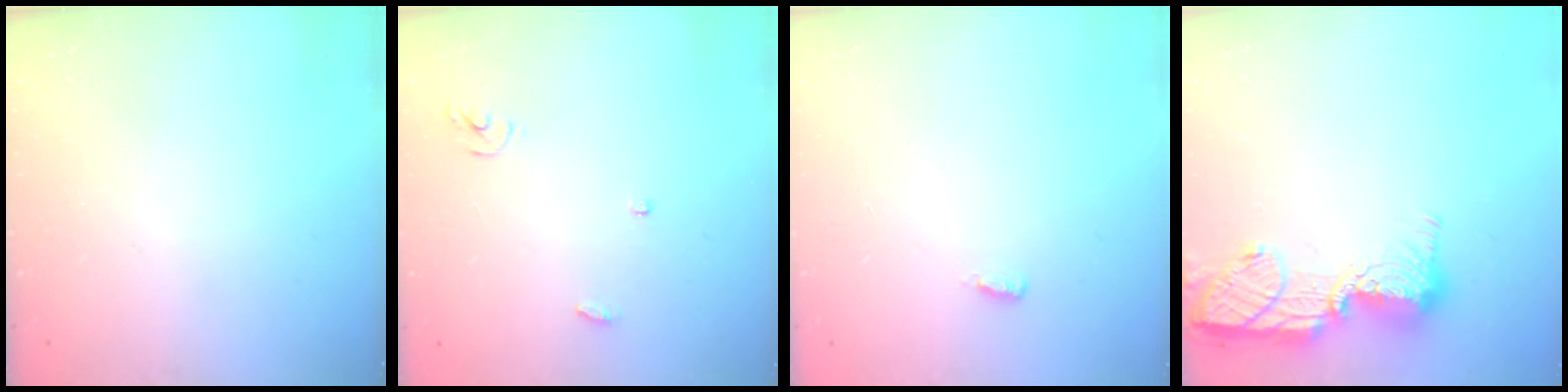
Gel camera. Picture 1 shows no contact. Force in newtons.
{"total": 3.8, "press": 3.8, "slide": 0.4}
{"total": 4.4, "press": 2.2, "slide": 3.9}
{"total": 16.3, "press": 16.3, "slide": 1.3}